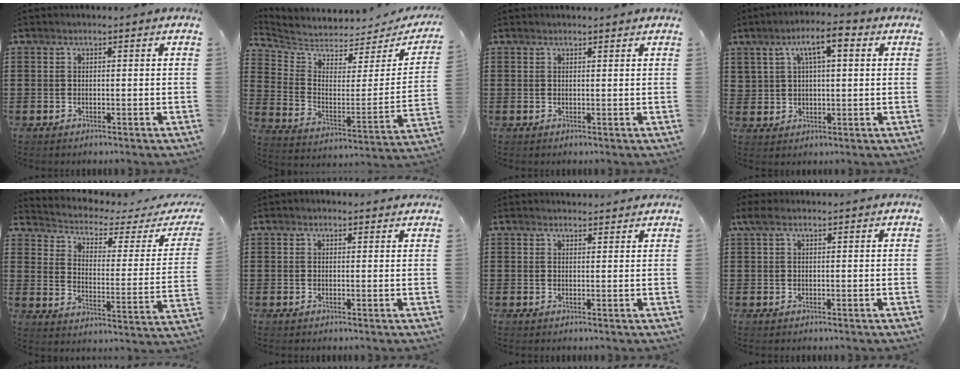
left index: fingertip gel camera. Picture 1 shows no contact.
{"total": 4.0, "force": [3.8, 0.9, 0.4], "torque": [-0.037, -0.045, 0.061]}
{"total": 0.8, "force": [0.8, 0.0, 0.2], "torque": [-0.005, -0.001, 0.016]}
{"total": 6.7, "force": [3.1, 2.7, 5.3], "torque": [-0.095, 0.005, 0.047]}
{"total": 2.5, "force": [1.7, 0.9, 1.6], "torque": [-0.046, -0.022, 0.020]}
{"total": 0.9, "force": [0.7, 0.5, 0.3], "torque": [-0.006, 0.005, 0.014]}
{"total": 1.5, "force": [1.5, 0.3, 0.1], "torque": [-0.004, 0.001, 0.030]}
{"total": 1.9, "force": [0.7, 0.7, 1.7], "torque": [-0.034, 0.005, 0.012]}